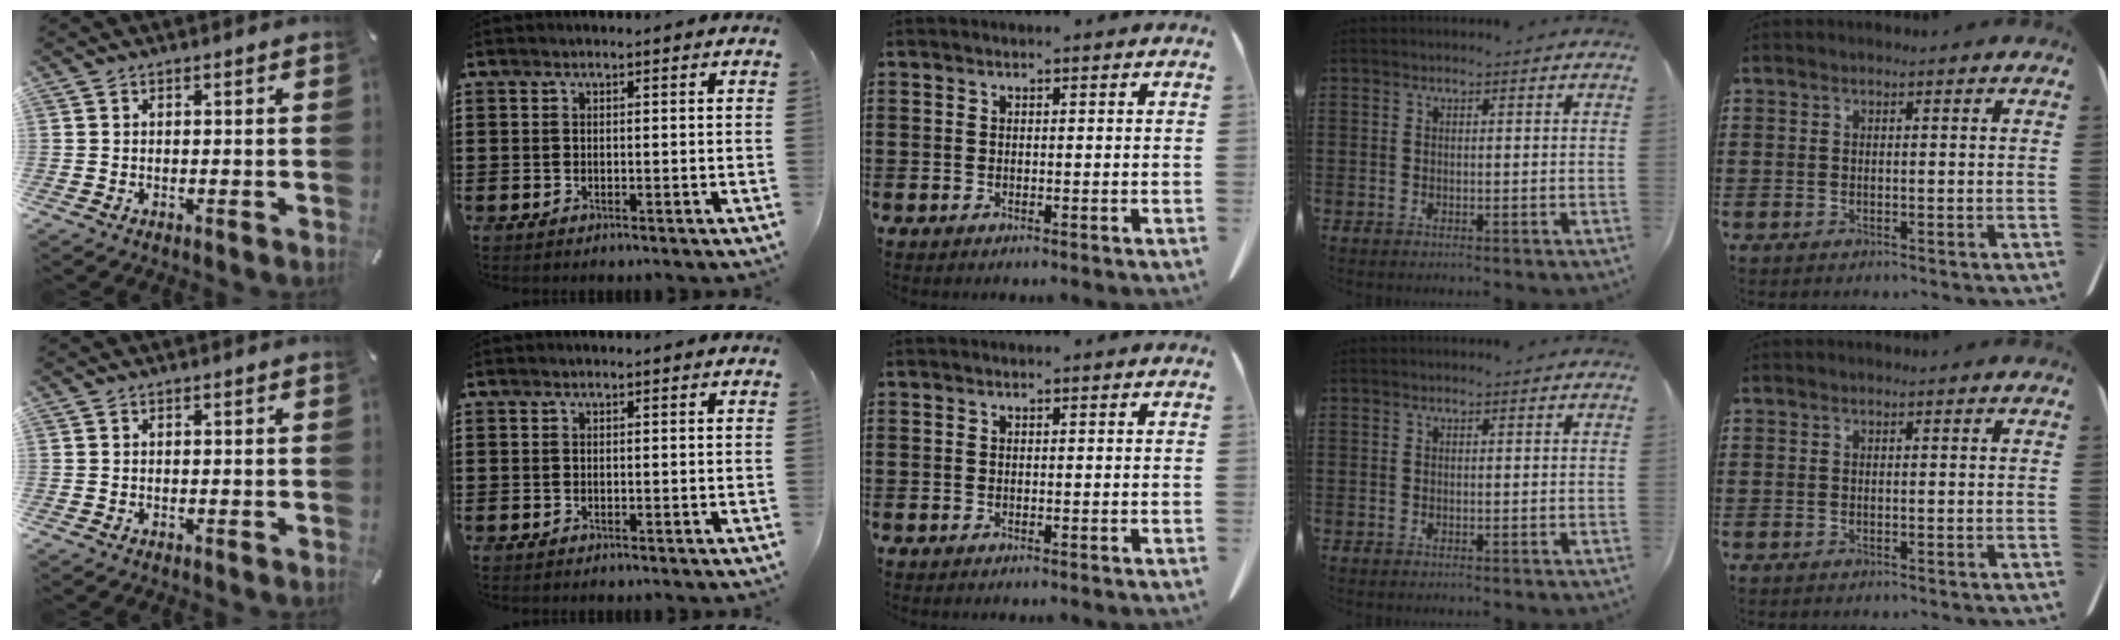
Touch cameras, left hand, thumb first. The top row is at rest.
{}